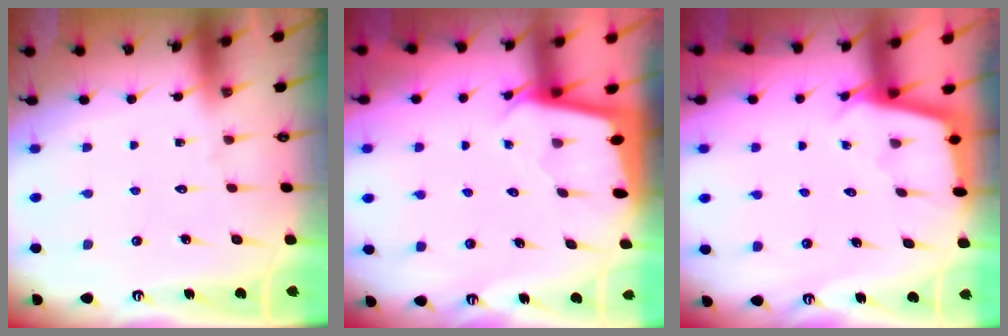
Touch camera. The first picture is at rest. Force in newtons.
{"total": 1.9, "press": 1.9, "slide": 0.1}
{"total": 2.3, "press": 2.3, "slide": 0.2}